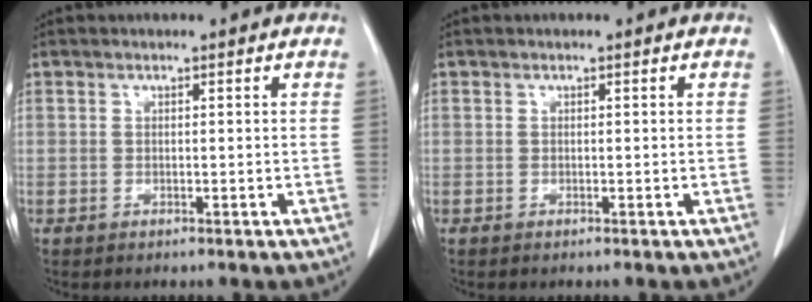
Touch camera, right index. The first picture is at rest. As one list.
[{"total": 0.0}]